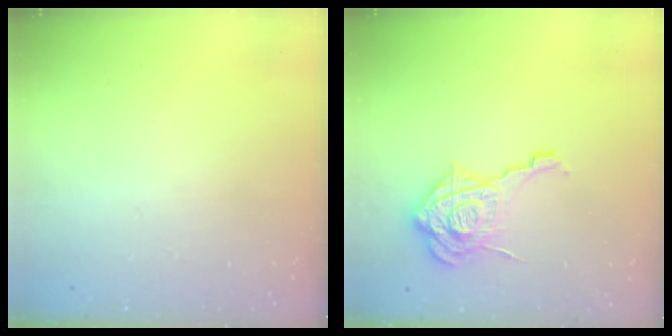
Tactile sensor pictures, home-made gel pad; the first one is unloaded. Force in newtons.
{"total": 18.2, "press": 18.1, "slide": 2.0}